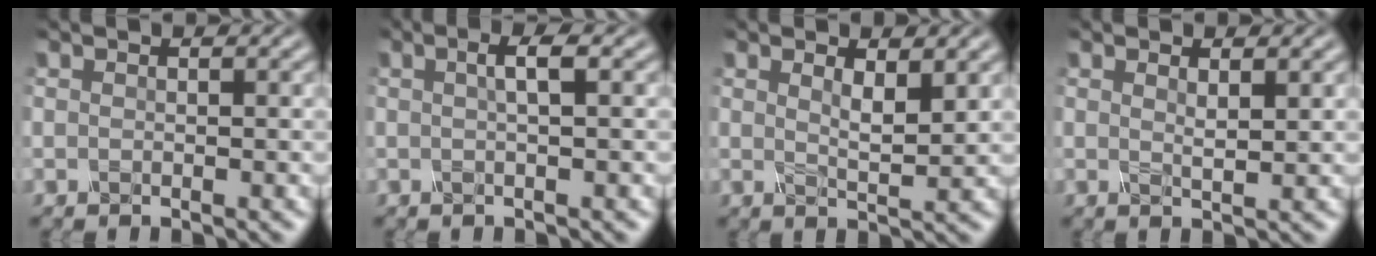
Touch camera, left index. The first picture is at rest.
{"total": 1.9, "force": [0.1, 0.3, 1.9], "torque": [-0.029, 0.004, 0.002]}
{"total": 2.2, "force": [0.9, 0.4, 2.0], "torque": [-0.035, -0.008, 0.022]}
{"total": 1.2, "force": [0.5, 0.2, 1.1], "torque": [-0.017, -0.004, 0.012]}